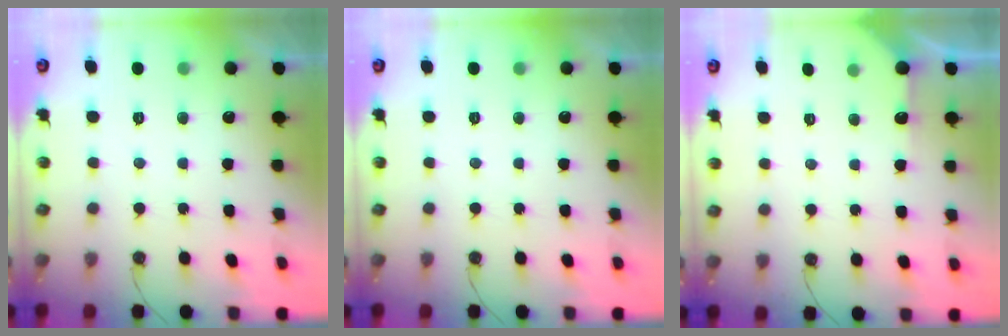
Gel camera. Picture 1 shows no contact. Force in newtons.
{"total": 0.0}
{"total": 3.9, "press": 3.9, "slide": 0.4}